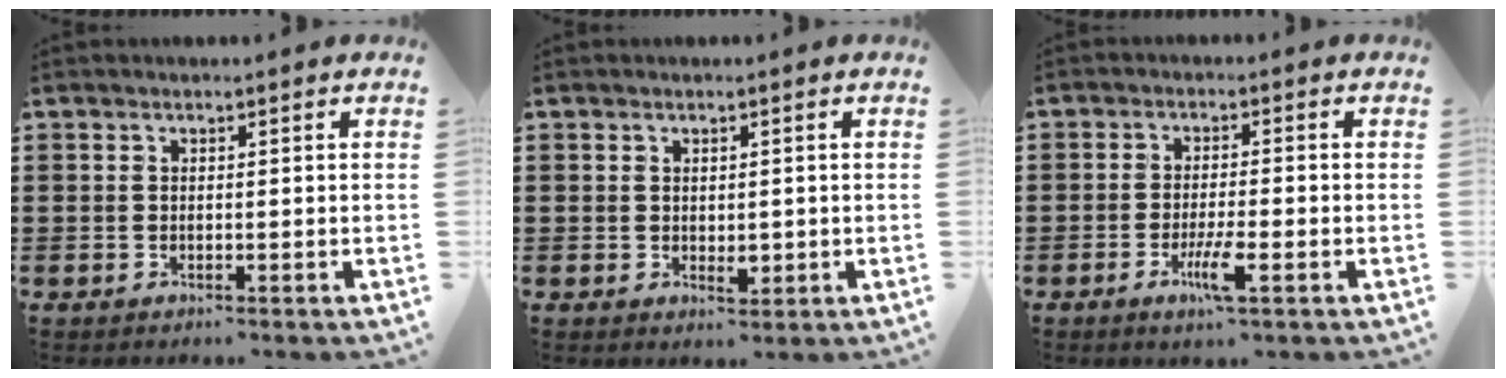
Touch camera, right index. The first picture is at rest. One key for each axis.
{"total": 2.0, "fx": 0.0, "fy": 1.3, "fz": 1.6, "tx": -0.020, "ty": -0.001, "tz": -0.001}
{"total": 5.1, "fx": -2.2, "fy": 0.6, "fz": 4.5, "tx": -0.094, "ty": -0.015, "tz": -0.042}